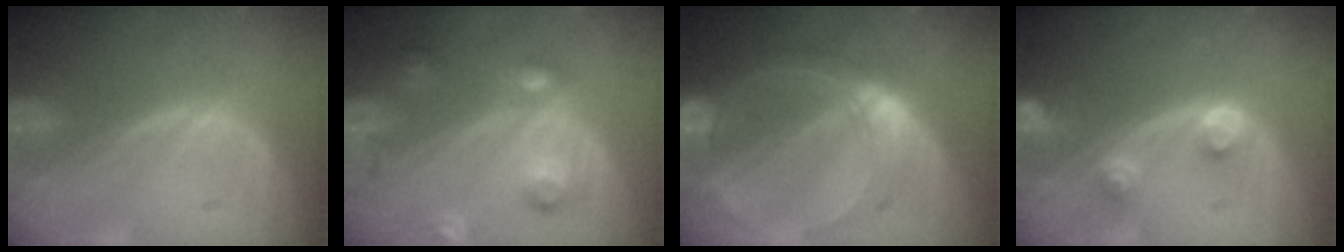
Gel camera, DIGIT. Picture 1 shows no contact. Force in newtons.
{"total": 6.0, "press": 6.0, "slide": 0.3}
{"total": 8.4, "press": 8.3, "slide": 0.7}
{"total": 2.9, "press": 2.9, "slide": 0.5}